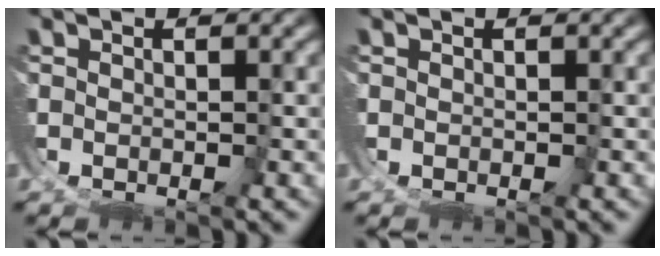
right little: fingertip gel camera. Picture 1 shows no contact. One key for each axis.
{"total": 0.0}